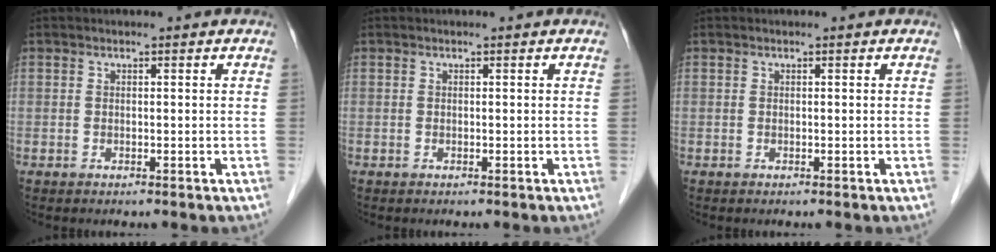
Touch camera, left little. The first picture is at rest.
{"total": 0.0}
{"total": 0.0}